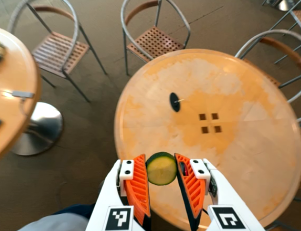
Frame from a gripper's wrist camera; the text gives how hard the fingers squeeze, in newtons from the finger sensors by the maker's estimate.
{"total": 8.2, "left": 8.5, "right": 7.9}